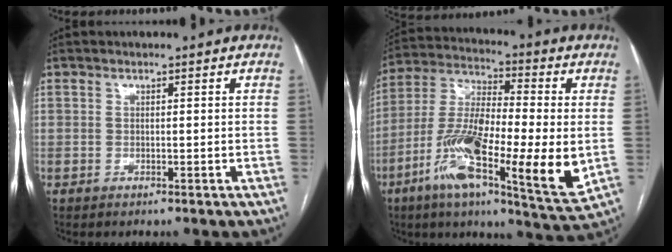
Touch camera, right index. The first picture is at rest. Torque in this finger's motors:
{"motor_torque": [1.42, -0.72, 0.61, 0.21]}